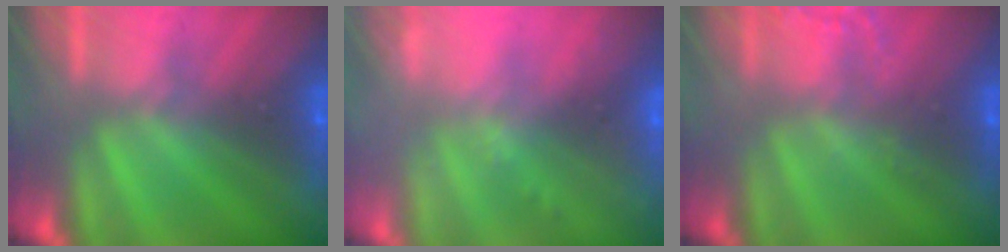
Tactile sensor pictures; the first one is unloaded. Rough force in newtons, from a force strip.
{"total": 2.4}
{"total": 1.7}